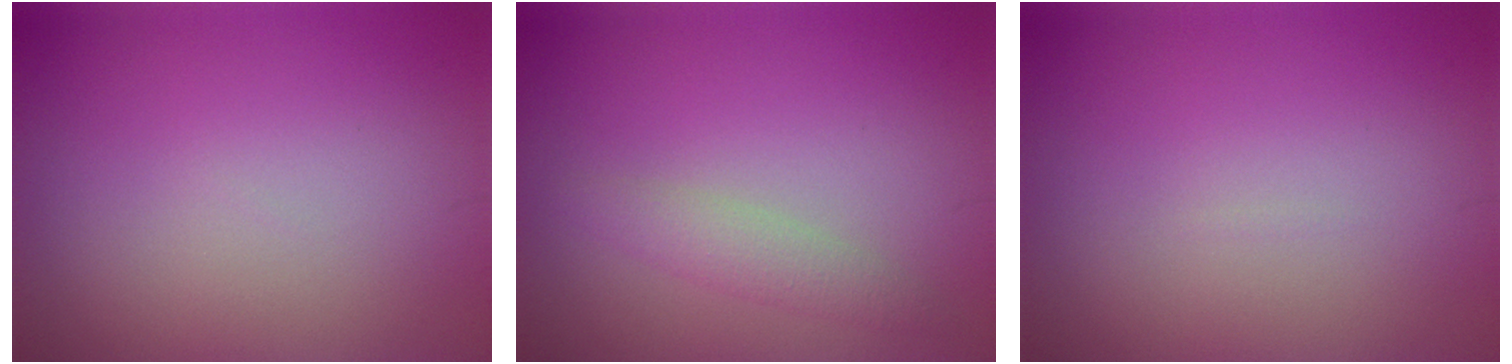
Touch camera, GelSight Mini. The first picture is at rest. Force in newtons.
{"total": 2.0, "press": 2.0, "slide": 0.1}
{"total": 0.0}